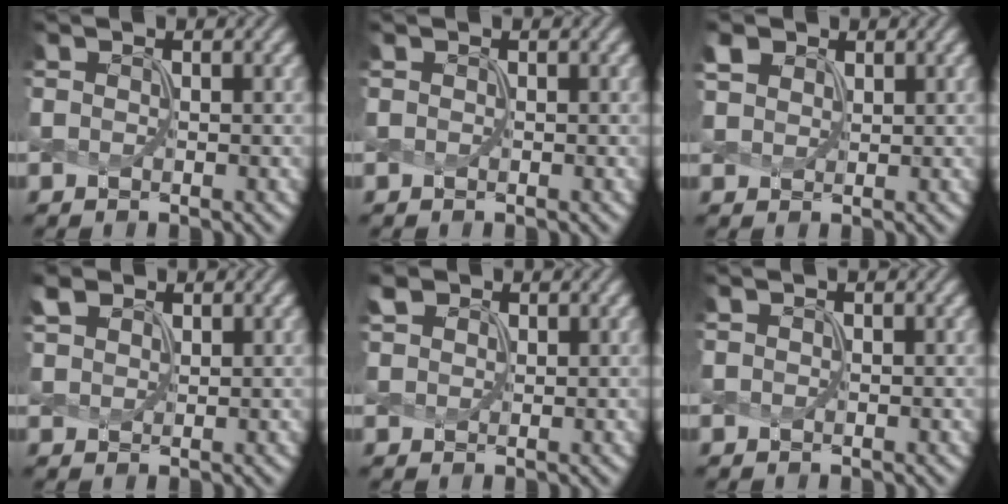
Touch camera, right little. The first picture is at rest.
{"total": 0.0}
{"total": 2.0, "force": [1.3, 1.3, 0.7], "torque": [-0.028, 0.008, 0.034]}
{"total": 2.2, "force": [1.6, 1.1, 0.9], "torque": [-0.031, 0.010, 0.039]}
{"total": 1.9, "force": [1.4, 1.0, 0.7], "torque": [-0.021, 0.010, 0.035]}
{"total": 0.9, "force": [0.6, 0.3, 0.6], "torque": [-0.001, -0.006, 0.000]}